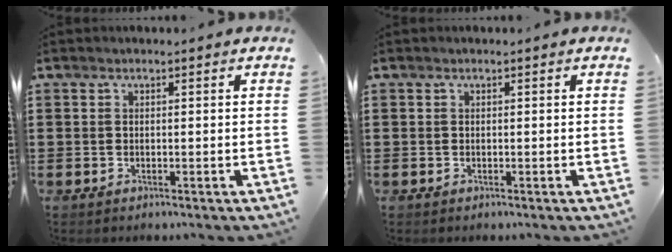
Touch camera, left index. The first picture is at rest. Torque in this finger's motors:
{"motor_torque": [0.00, 0.00, 0.02, 0.00]}